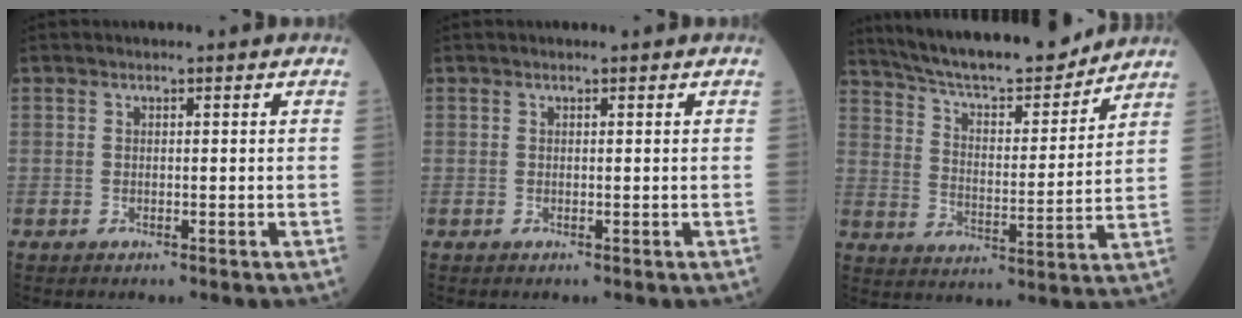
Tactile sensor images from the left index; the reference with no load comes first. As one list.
[{"total": 0.0}, {"total": 17.5, "force": [15.9, 2.4, 6.8], "torque": [-0.117, -0.002, 0.251]}]